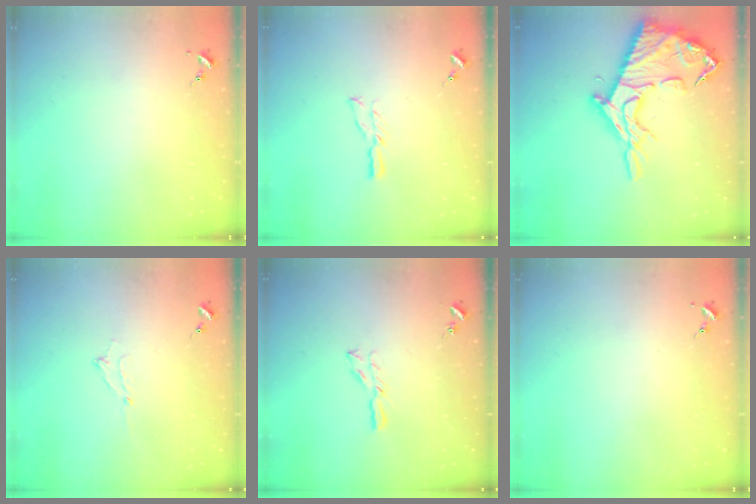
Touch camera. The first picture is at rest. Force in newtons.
{"total": 6.2, "press": 6.2, "slide": 0.5}
{"total": 19.4, "press": 19.4, "slide": 1.4}
{"total": 5.2, "press": 5.2, "slide": 0.3}
{"total": 5.1, "press": 5.1, "slide": 0.5}
{"total": 0.0}